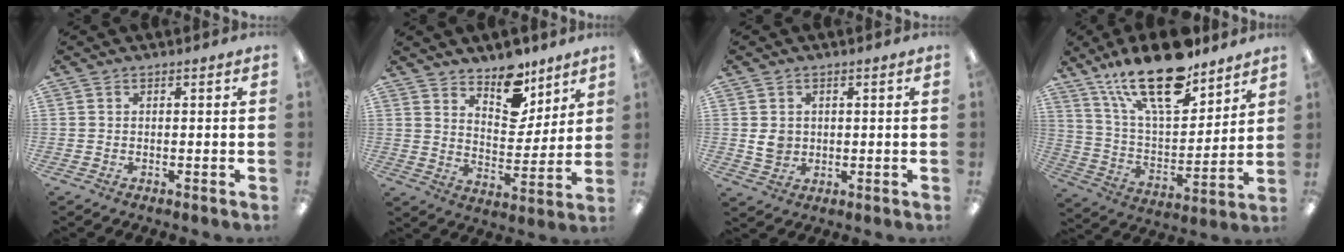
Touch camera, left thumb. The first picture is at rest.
{"total": 11.5, "force": [9.0, 5.9, 4.2], "torque": [-0.052, -0.062, 0.166]}
{"total": 4.2, "force": [0.6, 3.7, 1.9], "torque": [-0.022, 0.000, 0.009]}
{"total": 22.3, "force": [16.0, 8.4, 13.1], "torque": [-0.229, -0.090, 0.277]}